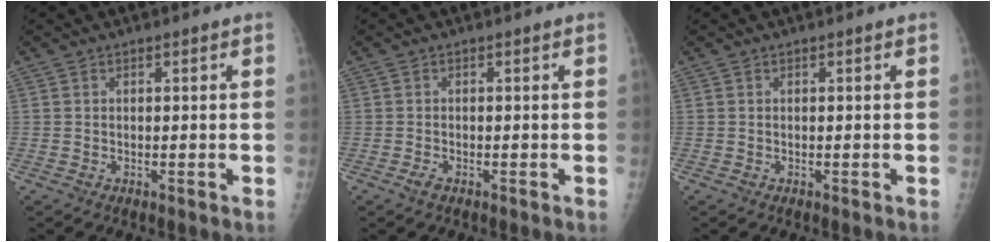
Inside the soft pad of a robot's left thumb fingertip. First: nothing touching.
{"total": 1.0, "force": [-0.8, 0.4, 0.6], "torque": [-0.014, -0.003, -0.016]}
{"total": 0.0}